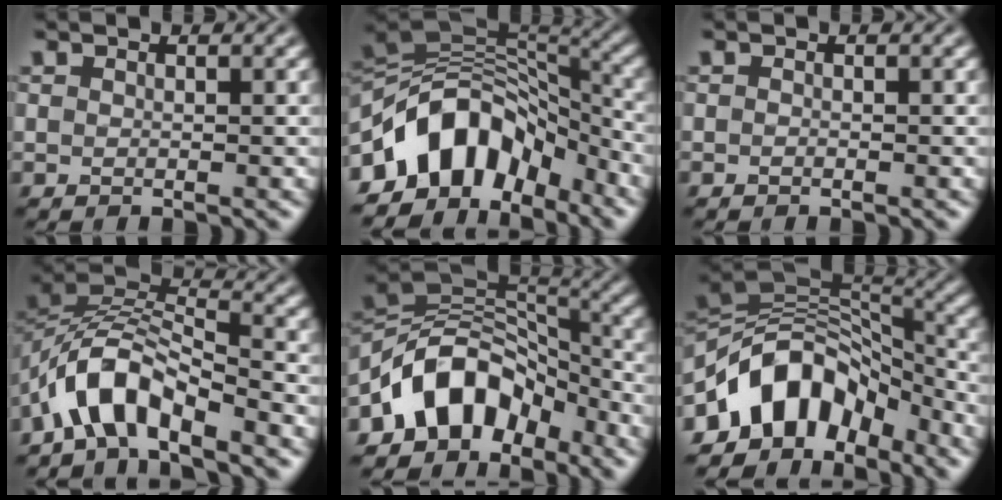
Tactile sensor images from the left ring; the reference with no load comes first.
{"total": 11.3, "force": [-6.1, 6.8, 6.8], "torque": [-0.106, 0.025, -0.122]}
{"total": 0.0}
{"total": 6.2, "force": [-4.3, 2.3, 3.9], "torque": [-0.065, 0.009, -0.087]}
{"total": 8.7, "force": [-5.2, 5.4, 4.3], "torque": [-0.046, 0.014, -0.107]}
{"total": 10.3, "force": [-5.8, 6.1, 5.9], "torque": [-0.085, 0.020, -0.119]}